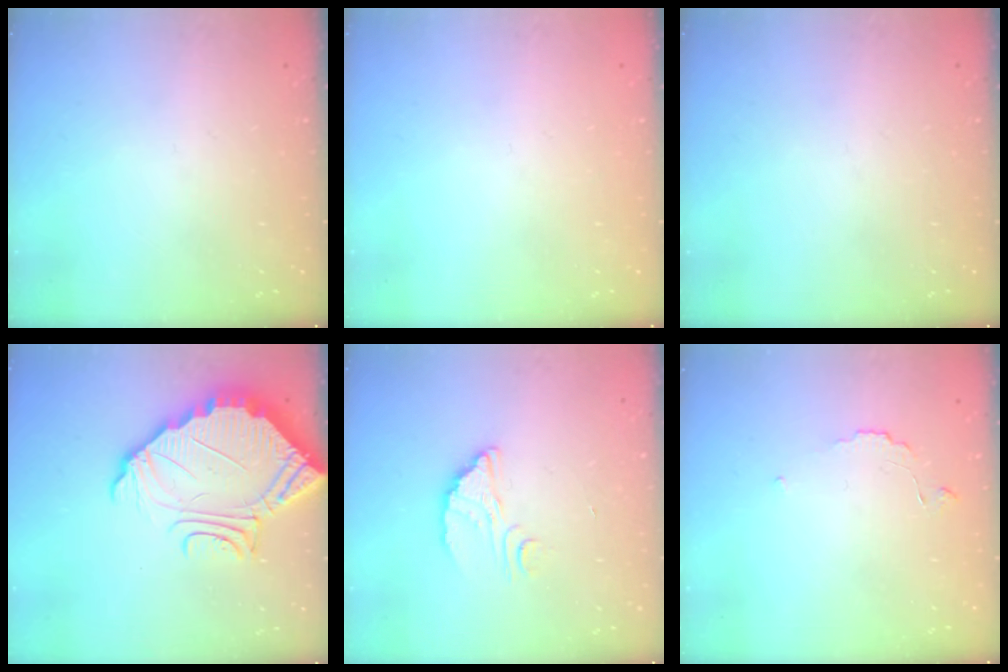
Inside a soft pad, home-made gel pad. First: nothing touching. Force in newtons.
{"total": 0.0}
{"total": 0.0}
{"total": 11.1, "press": 11.1, "slide": 0.8}
{"total": 3.1, "press": 3.1, "slide": 0.2}
{"total": 4.9, "press": 4.9, "slide": 0.5}